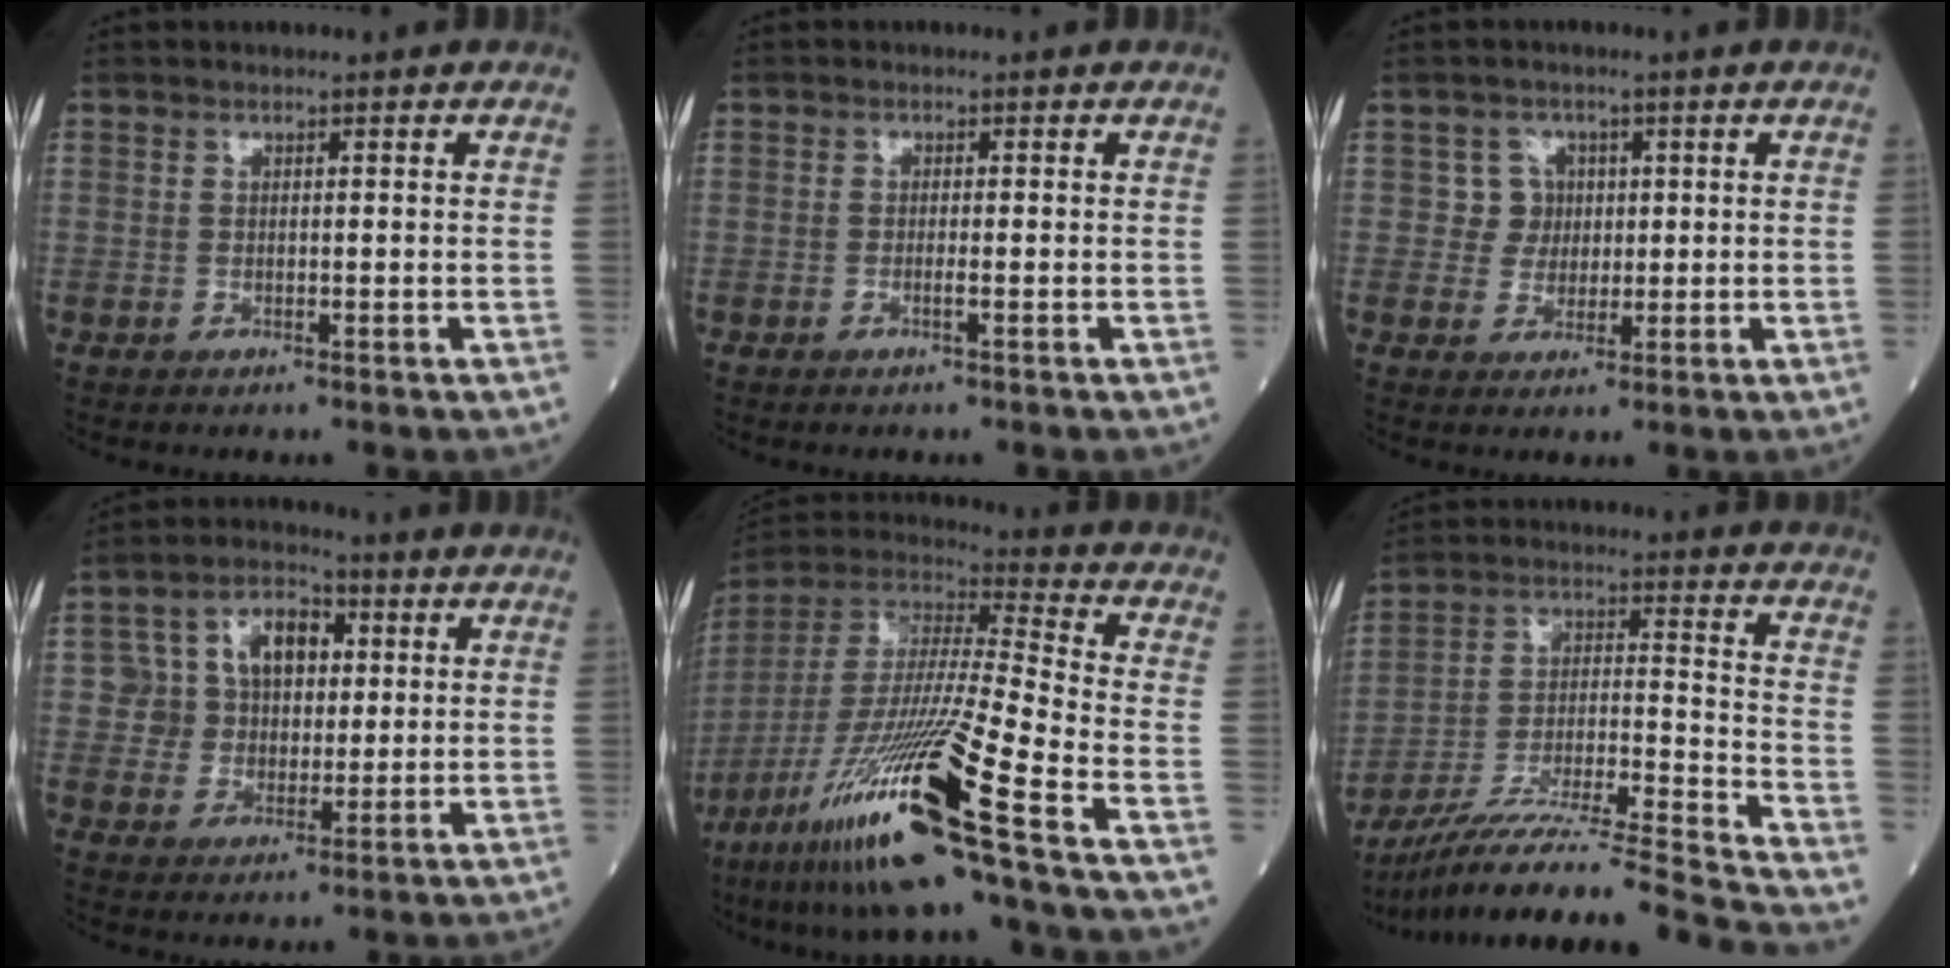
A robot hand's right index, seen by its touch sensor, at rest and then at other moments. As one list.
[{"total": 0.8, "force": [-0.4, -0.2, 0.7], "torque": [-0.015, 0.002, -0.007]}, {"total": 3.3, "force": [0.6, 3.2, -0.2], "torque": [0.014, 0.007, 0.005]}, {"total": 8.4, "force": [1.9, 6.7, 4.6], "torque": [-0.073, 0.027, 0.038]}, {"total": 23.8, "force": [-13.5, -1.1, 19.5], "torque": [-0.401, -0.048, -0.256]}, {"total": 22.6, "force": [-20.0, -1.9, 10.4], "torque": [-0.155, -0.012, -0.330]}]